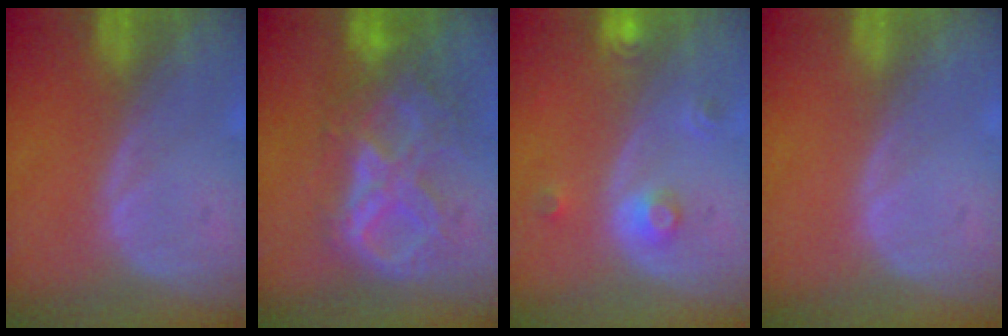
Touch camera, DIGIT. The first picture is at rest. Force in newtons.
{"total": 9.6, "press": 8.2, "slide": 5.0}
{"total": 3.1, "press": 2.8, "slide": 1.2}
{"total": 0.0}